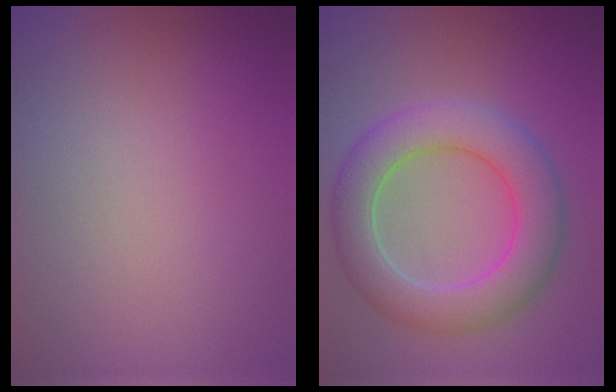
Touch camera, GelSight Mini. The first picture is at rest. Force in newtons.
{"total": 6.6, "press": 6.6, "slide": 0.2}